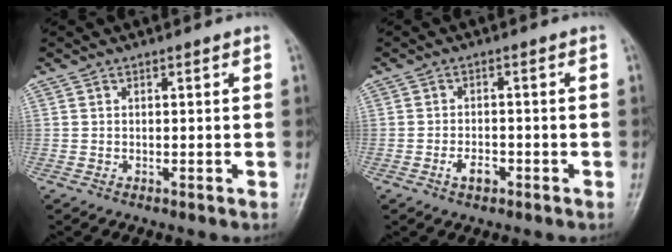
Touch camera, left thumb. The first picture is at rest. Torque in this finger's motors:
{"motor_torque": [-0.14, 0.27, 0.20, 0.11, 0.02]}